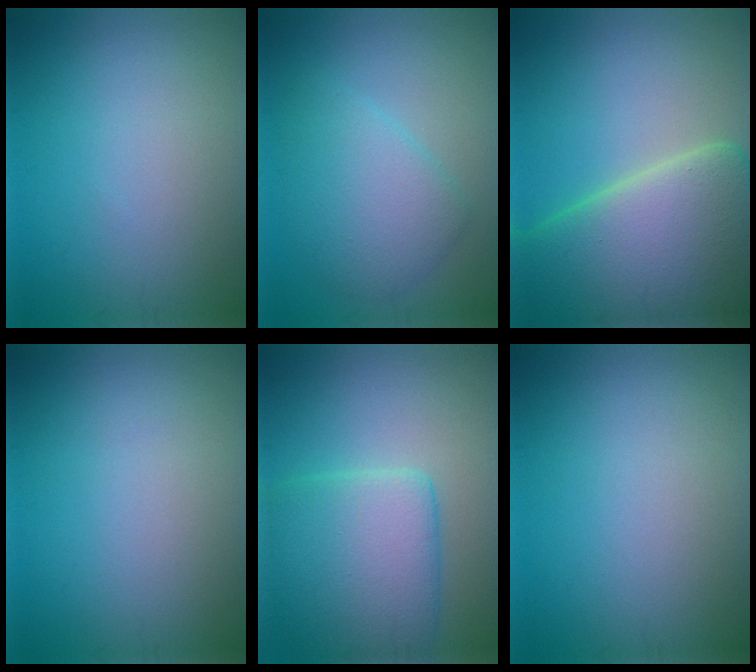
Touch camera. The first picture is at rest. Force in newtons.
{"total": 4.6, "press": 4.6, "slide": 0.2}
{"total": 14.6, "press": 14.6, "slide": 0.9}
{"total": 0.0}
{"total": 7.2, "press": 7.2, "slide": 0.5}
{"total": 0.0}